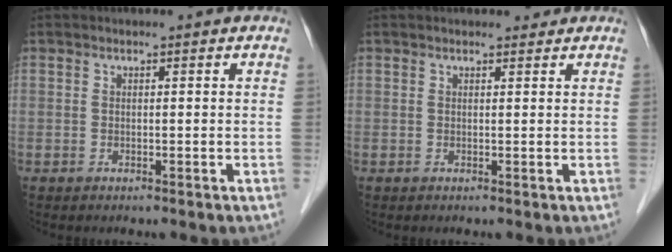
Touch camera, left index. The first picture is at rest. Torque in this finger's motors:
{"motor_torque": [0.14, -0.03, 0.00, 0.01]}